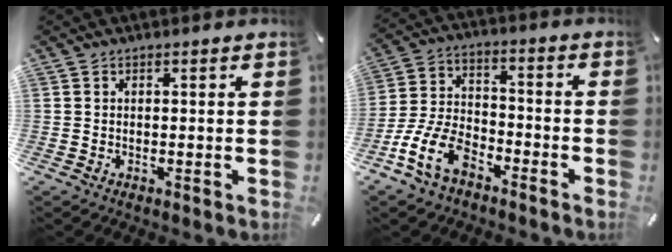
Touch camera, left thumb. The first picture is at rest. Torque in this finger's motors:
{"motor_torque": [-0.53, 1.20, 0.22, 0.20, 0.08]}